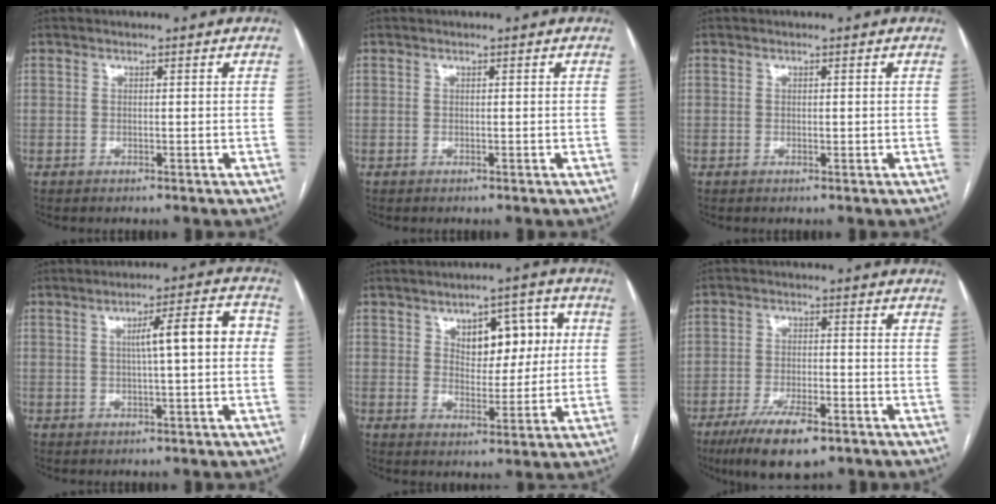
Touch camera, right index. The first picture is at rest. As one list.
[{"total": 0.0}, {"total": 0.0}, {"total": 7.6, "force": [0.6, 0.9, 7.5], "torque": [-0.111, 0.026, 0.007]}, {"total": 8.6, "force": [2.7, 4.6, 6.7], "torque": [-0.084, 0.021, 0.044]}, {"total": 9.7, "force": [-6.2, 2.7, 6.9], "torque": [-0.122, -0.015, -0.101]}]